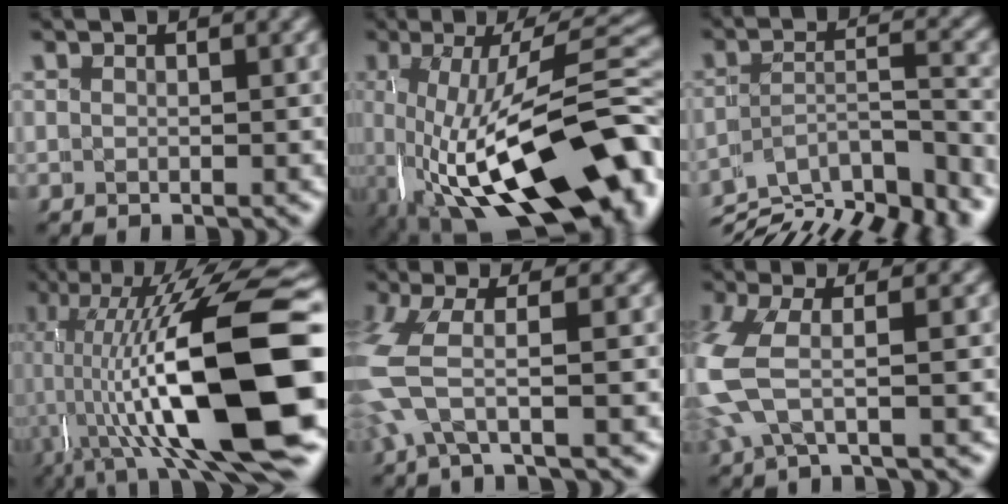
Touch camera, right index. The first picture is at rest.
{"total": 15.1, "force": [-5.8, 6.3, 12.5], "torque": [-0.216, -0.030, -0.064]}
{"total": 9.8, "force": [-6.5, 4.8, 5.6], "torque": [-0.063, -0.019, -0.104]}
{"total": 16.8, "force": [0.0, 6.2, 15.6], "torque": [-0.229, 0.006, 0.001]}
{"total": 4.8, "force": [0.3, 2.2, 4.3], "torque": [-0.115, -0.001, 0.000]}
{"total": 5.2, "force": [0.2, 3.0, 4.3], "torque": [-0.125, -0.008, 0.002]}